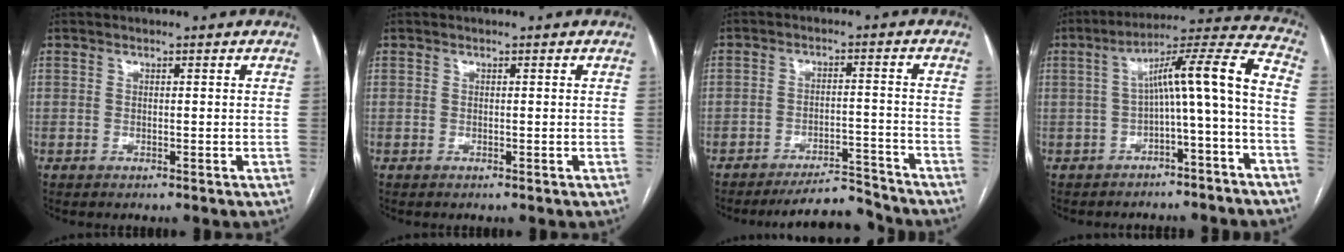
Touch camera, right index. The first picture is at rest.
{"total": 0.0}
{"total": 6.5, "force": [-6.4, 0.6, 0.4], "torque": [0.002, 0.015, -0.102]}
{"total": 11.6, "force": [-2.5, 0.1, 11.3], "torque": [-0.163, 0.045, -0.036]}